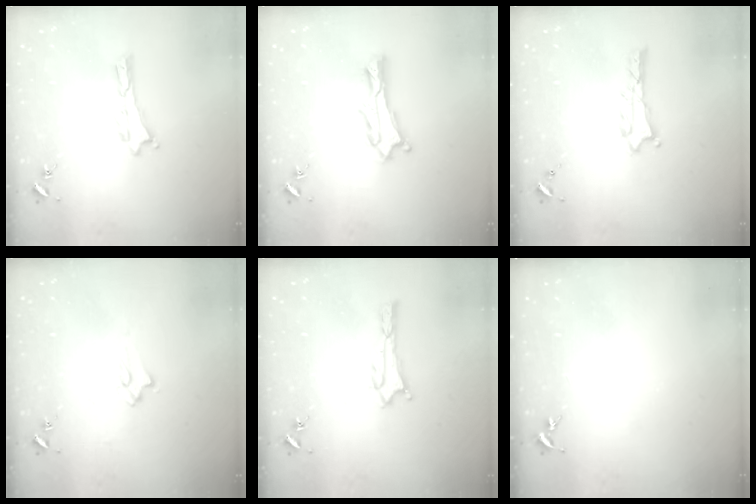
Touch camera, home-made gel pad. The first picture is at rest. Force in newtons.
{"total": 2.0, "press": 2.0, "slide": 0.2}
{"total": 1.0, "press": 1.0, "slide": 0.1}
{"total": 2.0, "press": 2.0, "slide": 0.3}
{"total": 1.6, "press": 1.6, "slide": 0.2}
{"total": 0.0}